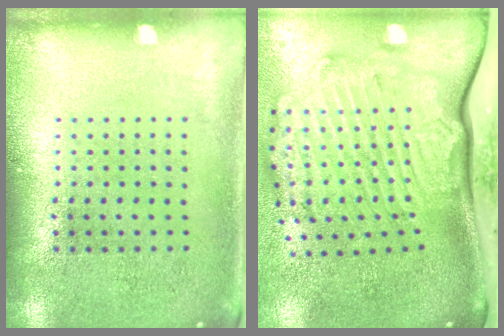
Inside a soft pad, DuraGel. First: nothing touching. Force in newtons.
{"total": 3.6, "press": 2.4, "slide": 2.6}